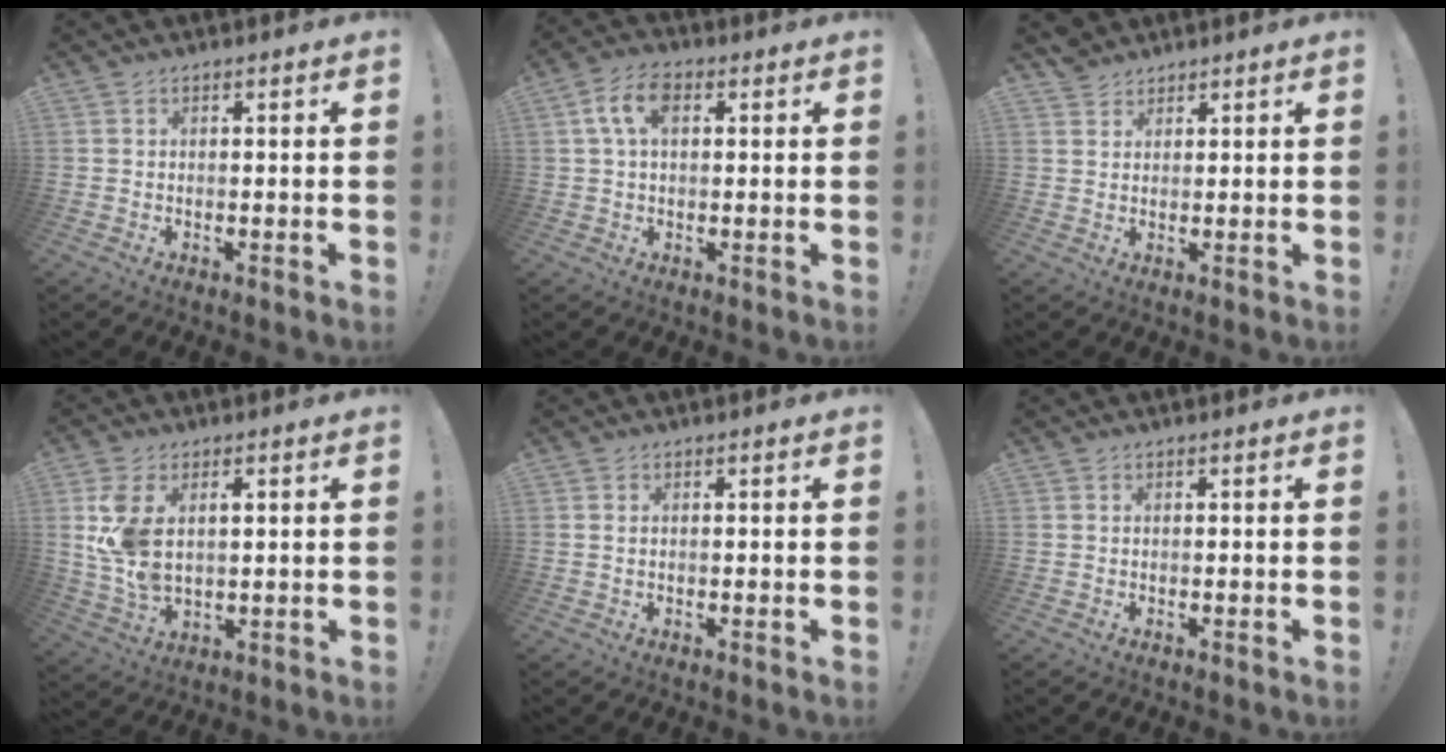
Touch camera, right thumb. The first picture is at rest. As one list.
[{"total": 7.8, "force": [2.0, 4.7, 6.0], "torque": [-0.112, 0.011, 0.036]}, {"total": 3.7, "force": [3.1, 1.9, 0.4], "torque": [0.000, -0.019, 0.059]}, {"total": 10.6, "force": [3.2, 6.3, 7.9], "torque": [-0.145, -0.016, 0.056]}, {"total": 0.7, "force": [0.3, 0.2, 0.6], "torque": [-0.013, 0.001, 0.006]}, {"total": 0.0}]